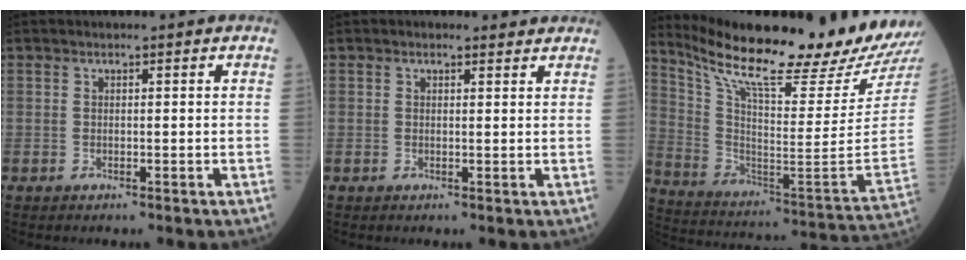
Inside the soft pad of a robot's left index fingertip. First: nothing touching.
{"total": 2.2, "force": [1.9, 0.8, 0.8], "torque": [-0.018, 0.010, 0.021]}
{"total": 27.0, "force": [23.4, 0.3, 13.5], "torque": [-0.240, -0.090, 0.349]}